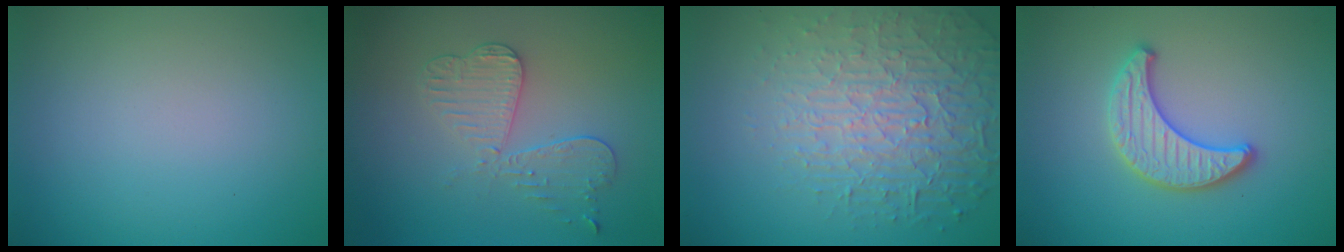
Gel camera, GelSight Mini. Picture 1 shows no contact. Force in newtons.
{"total": 3.7, "press": 3.3, "slide": 1.5}
{"total": 6.7, "press": 5.1, "slide": 4.4}
{"total": 3.3, "press": 3.3, "slide": 0.3}